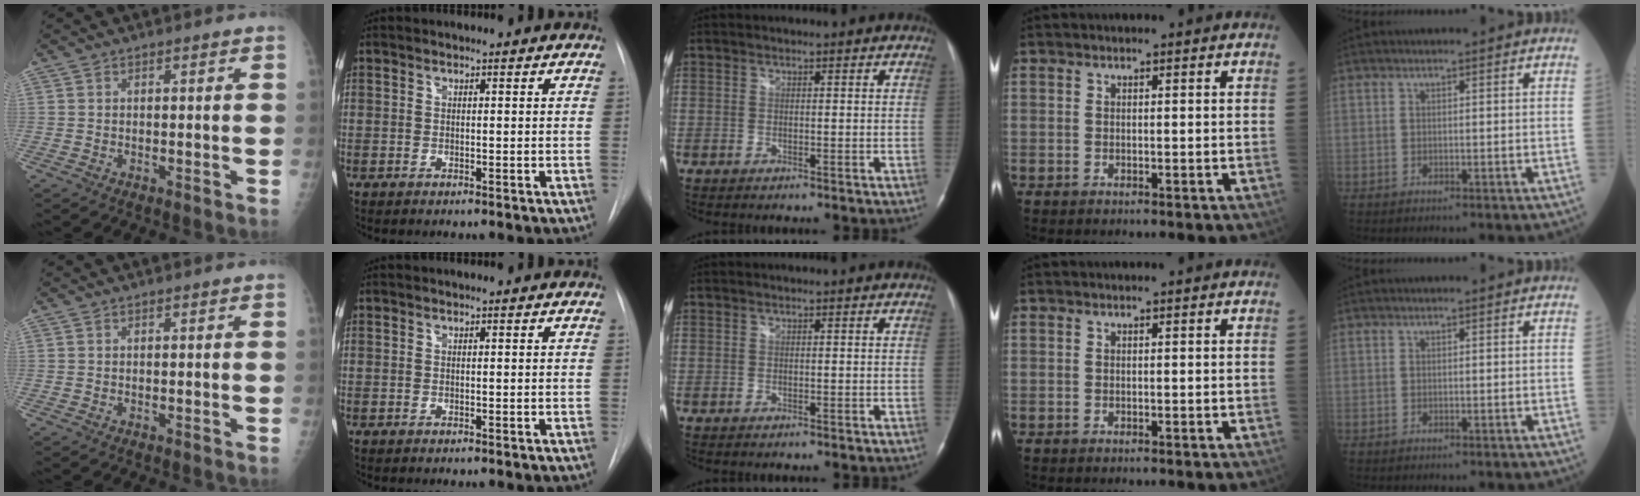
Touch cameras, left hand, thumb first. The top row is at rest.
{}